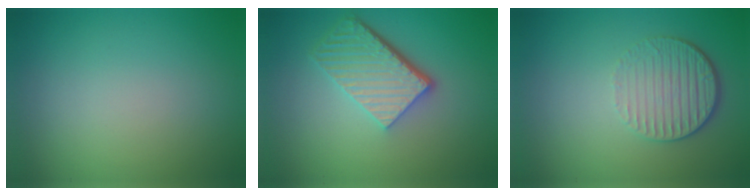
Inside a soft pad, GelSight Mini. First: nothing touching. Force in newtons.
{"total": 5.7, "press": 3.9, "slide": 4.1}
{"total": 4.2, "press": 3.0, "slide": 3.0}